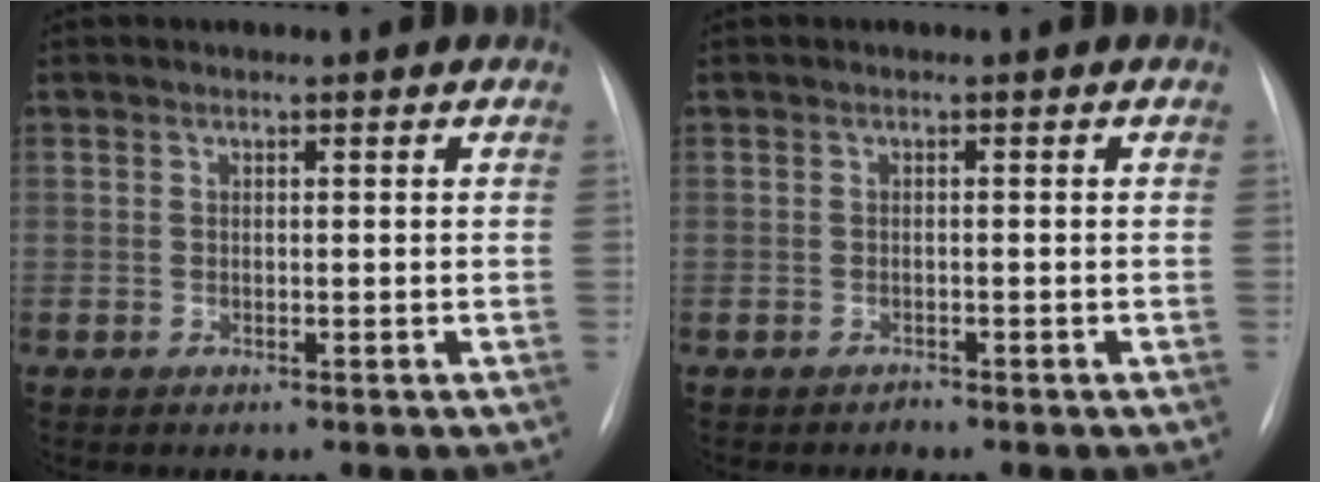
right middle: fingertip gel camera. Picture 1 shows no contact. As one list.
[{"total": 0.6, "force": [-0.5, 0.1, -0.1], "torque": [-0.006, -0.004, -0.010]}]